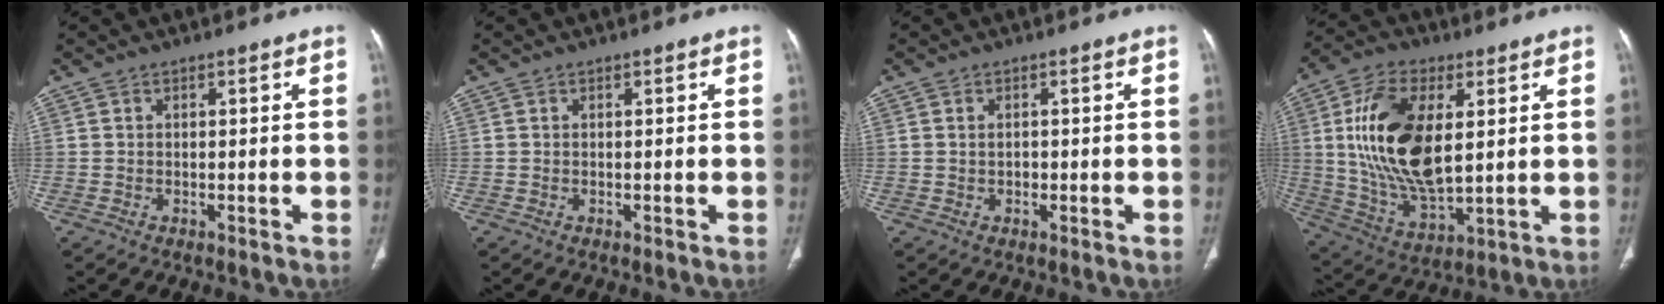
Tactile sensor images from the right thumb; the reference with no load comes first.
{"total": 0.0}
{"total": 1.0, "force": [0.0, 0.9, 0.6], "torque": [-0.010, 0.003, 0.001]}
{"total": 19.3, "force": [3.6, 9.9, 16.2], "torque": [-0.302, -0.015, 0.074]}